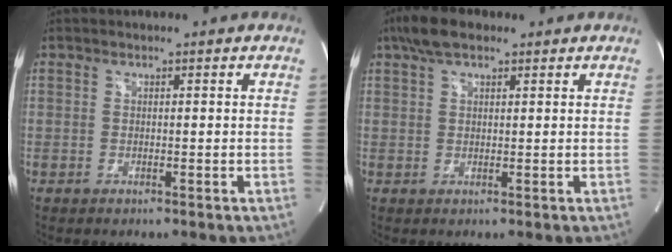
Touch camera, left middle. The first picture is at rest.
{"total": 5.2, "force": [3.6, 1.9, 3.2], "torque": [-0.073, 0.021, 0.066]}